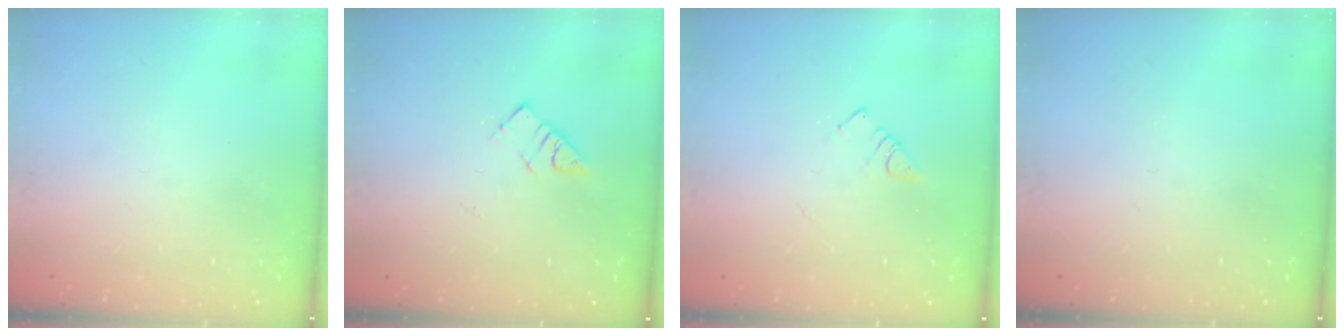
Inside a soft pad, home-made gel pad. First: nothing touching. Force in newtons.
{"total": 4.6, "press": 4.6, "slide": 0.2}
{"total": 3.0, "press": 2.9, "slide": 0.4}
{"total": 0.0}